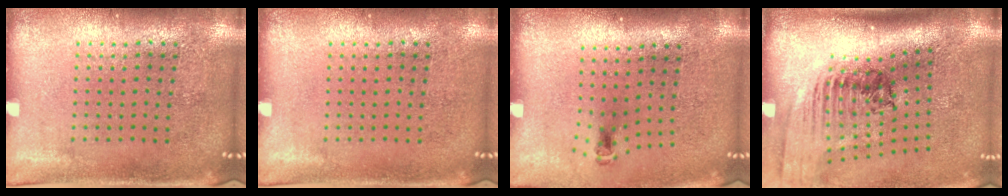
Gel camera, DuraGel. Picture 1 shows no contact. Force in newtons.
{"total": 0.0}
{"total": 0.6, "press": 0.3, "slide": 0.5}
{"total": 2.5, "press": 1.8, "slide": 1.8}